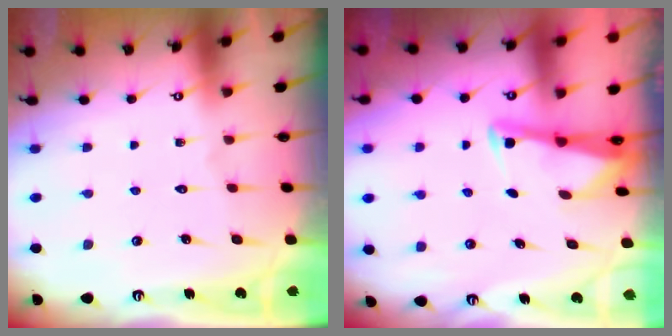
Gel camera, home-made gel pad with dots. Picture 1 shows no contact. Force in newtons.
{"total": 2.7, "press": 2.7, "slide": 0.2}